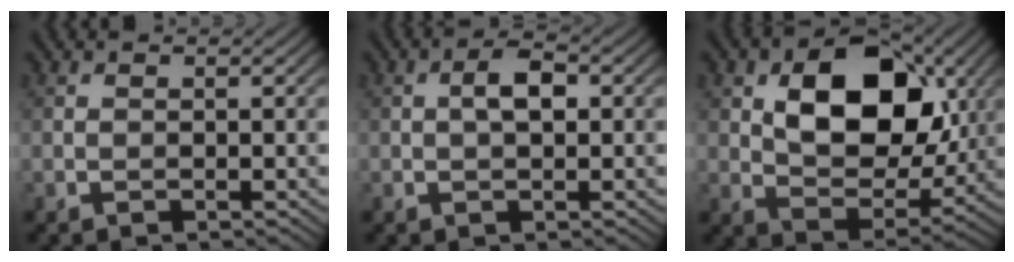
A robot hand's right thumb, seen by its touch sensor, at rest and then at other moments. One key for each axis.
{"total": 3.2, "fx": 0.3, "fy": 1.5, "fz": 2.8, "tx": -0.050, "ty": 0.007, "tz": 0.000}
{"total": 13.0, "fx": 3.3, "fy": 8.3, "fz": 9.4, "tx": -0.160, "ty": -0.002, "tz": 0.052}